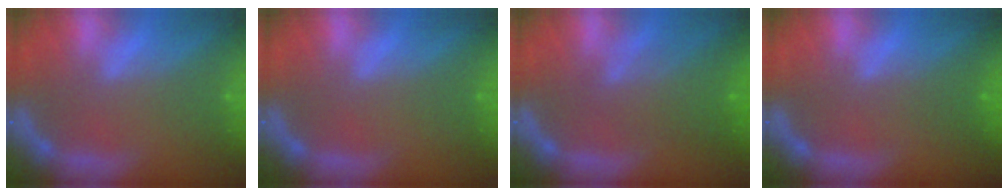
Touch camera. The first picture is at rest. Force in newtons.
{"total": 0.0}
{"total": 4.6}
{"total": 1.5}